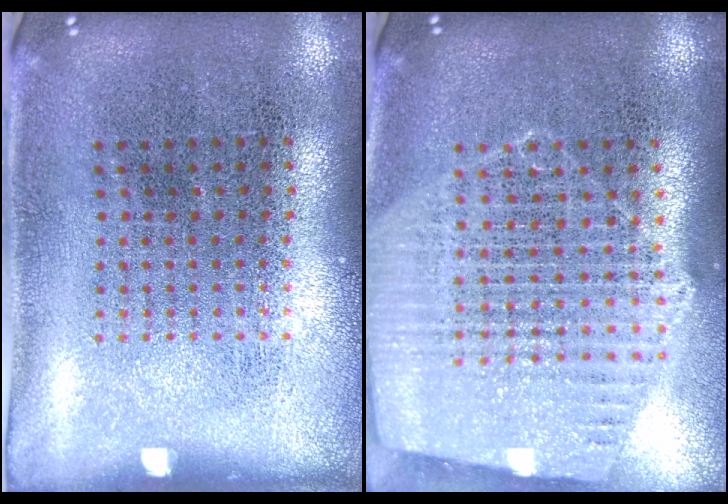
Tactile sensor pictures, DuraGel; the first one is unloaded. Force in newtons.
{"total": 1.6, "press": 1.5, "slide": 0.4}